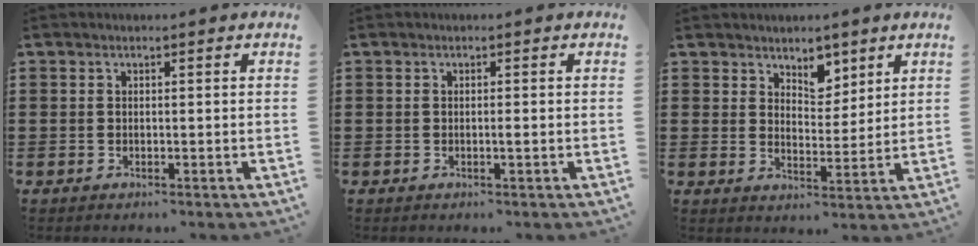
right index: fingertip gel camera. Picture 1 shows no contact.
{"total": 0.6, "force": [-0.2, 0.0, 0.6], "torque": [-0.011, -0.003, -0.003]}
{"total": 4.4, "force": [3.6, 2.4, 1.0], "torque": [-0.027, -0.002, 0.065]}